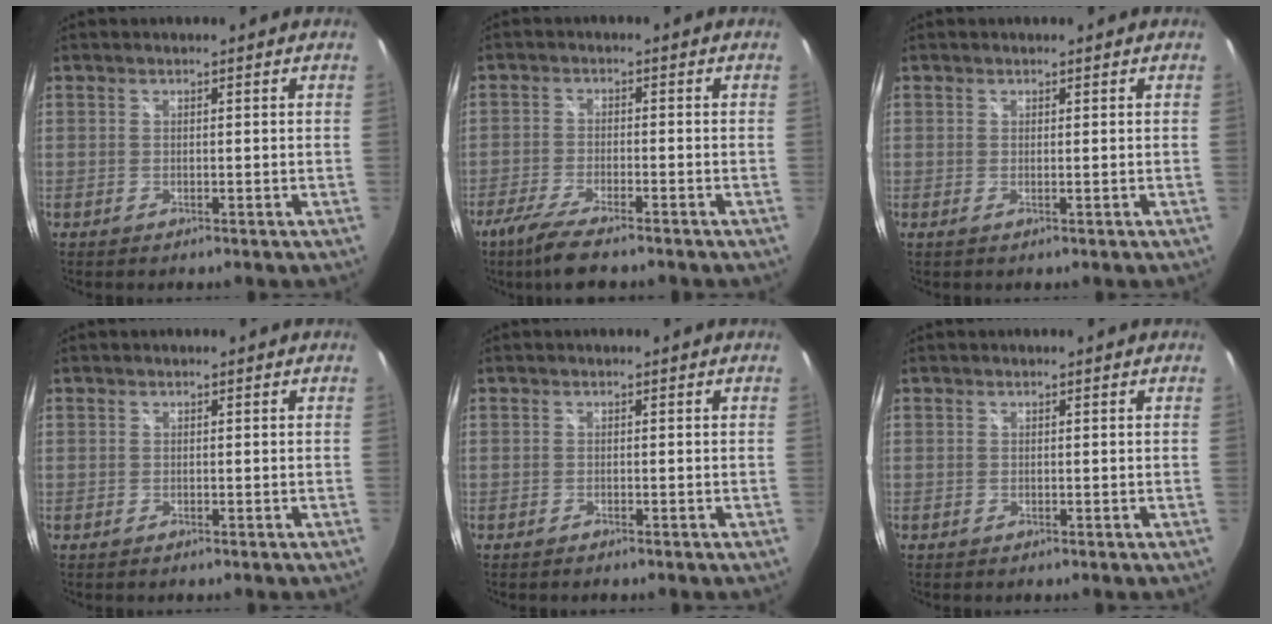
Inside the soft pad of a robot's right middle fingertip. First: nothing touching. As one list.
[{"total": 8.2, "force": [-6.4, 1.4, 5.0], "torque": [-0.122, -0.028, -0.117]}, {"total": 0.7, "force": [0.3, -0.4, 0.5], "torque": [-0.008, -0.001, 0.004]}, {"total": 0.0}, {"total": 0.5, "force": [-0.5, 0.1, 0.1], "torque": [0.000, -0.001, -0.010]}, {"total": 0.0}]